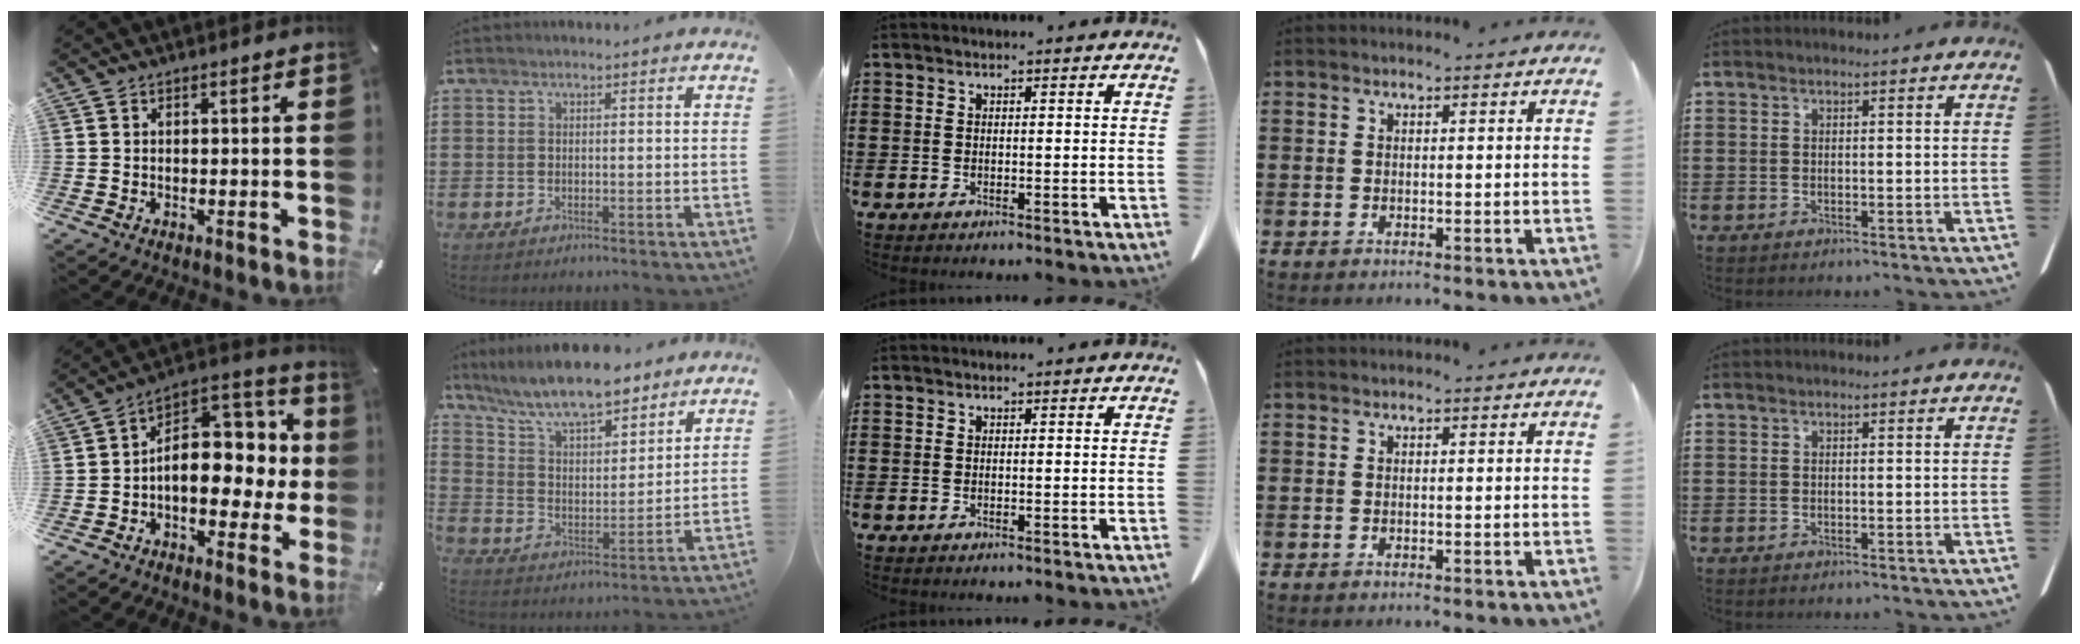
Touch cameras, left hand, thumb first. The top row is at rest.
{"thumb": {"total": 14.7, "force": [0.9, 10.4, 10.4], "torque": [-0.129, -0.009, 0.022]}, "index": {"total": 10.3, "force": [8.8, 2.2, 4.9], "torque": [-0.127, -0.032, 0.159]}}